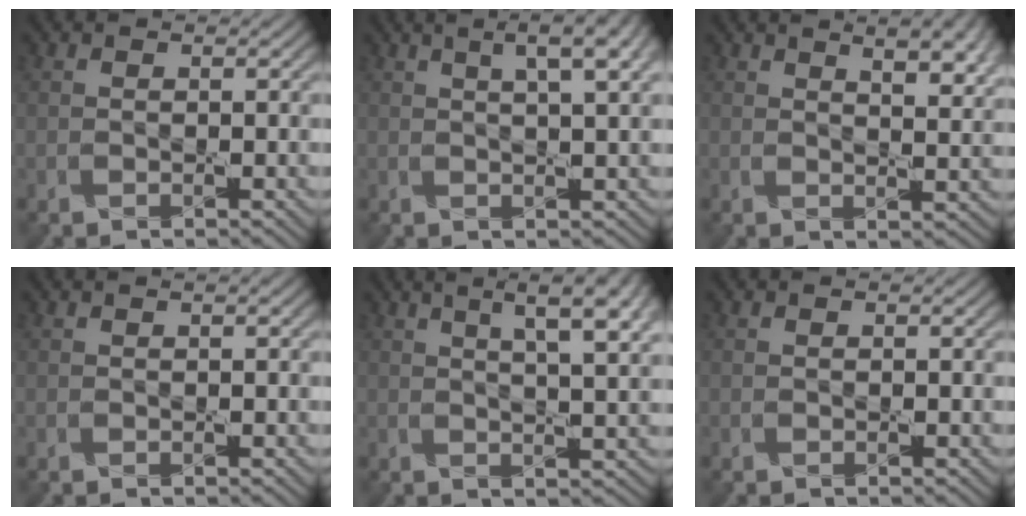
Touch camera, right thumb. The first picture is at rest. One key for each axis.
{"total": 6.7, "fx": 3.0, "fy": 1.6, "fz": 5.8, "tx": -0.070, "ty": 0.018, "tz": 0.035}
{"total": 6.5, "fx": 3.5, "fy": 2.2, "fz": 5.0, "tx": -0.066, "ty": 0.007, "tz": 0.048}
{"total": 0.6, "fx": 0.3, "fy": 0.0, "fz": 0.5, "tx": -0.008, "ty": 0.005, "tz": 0.004}
{"total": 8.9, "fx": 4.4, "fy": 2.3, "fz": 7.4, "tx": -0.090, "ty": 0.024, "tz": 0.050}
{"total": 0.0}